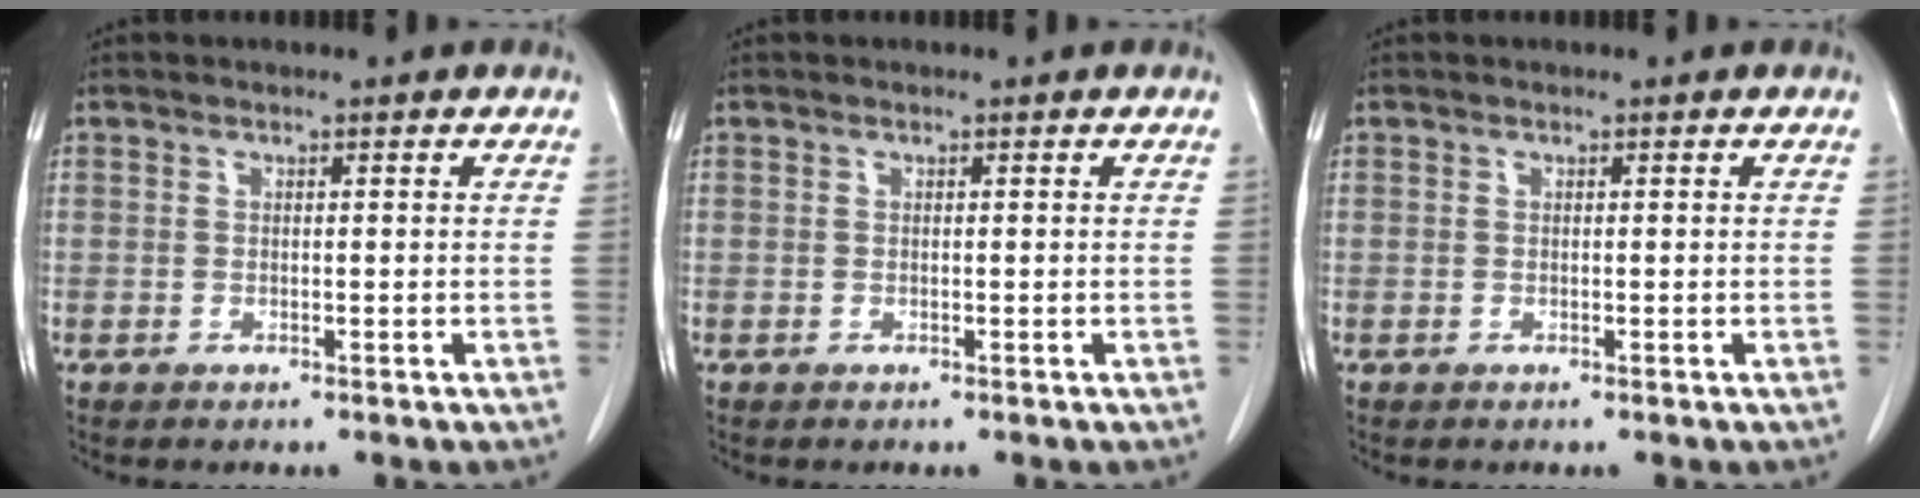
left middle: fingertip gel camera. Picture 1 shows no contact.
{"total": 0.0}
{"total": 0.0}